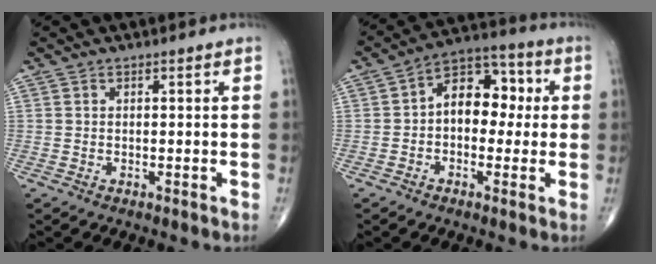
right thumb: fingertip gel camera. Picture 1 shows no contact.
{"total": 11.3, "force": [0.6, 7.6, 8.4], "torque": [-0.086, 0.036, -0.004]}